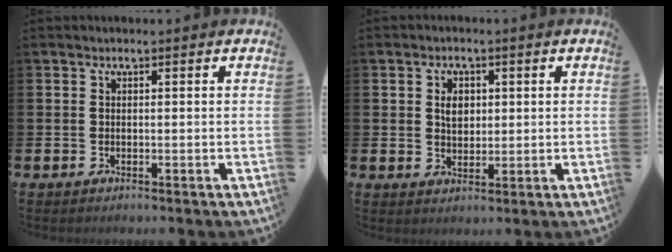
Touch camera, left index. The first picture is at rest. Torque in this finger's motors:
{"motor_torque": [0.76, -0.02, 0.11, 0.07]}